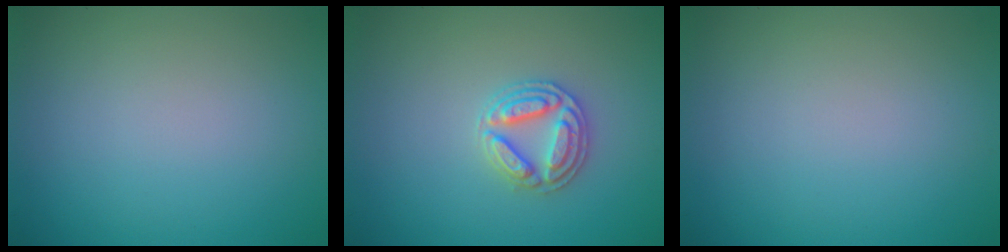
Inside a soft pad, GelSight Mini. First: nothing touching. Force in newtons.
{"total": 2.9, "press": 2.9, "slide": 0.2}
{"total": 0.0}